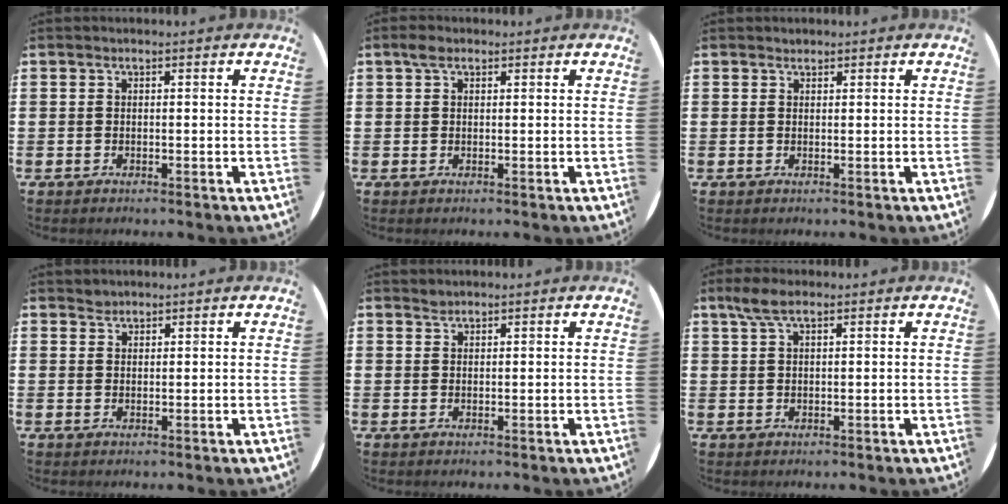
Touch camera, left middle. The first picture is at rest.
{"total": 1.5, "force": [0.9, 0.8, 0.9], "torque": [-0.012, 0.002, 0.015]}
{"total": 0.5, "force": [0.5, 0.1, -0.1], "torque": [0.002, 0.003, 0.010]}
{"total": 1.1, "force": [1.1, 0.3, -0.1], "torque": [0.000, 0.000, 0.021]}
{"total": 0.8, "force": [0.8, 0.1, -0.1], "torque": [0.001, 0.001, 0.015]}
{"total": 3.0, "force": [2.1, 0.9, 2.0], "torque": [-0.043, 0.005, 0.037]}